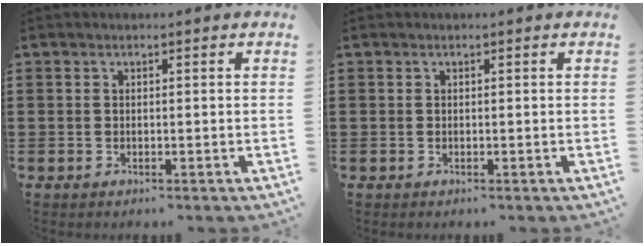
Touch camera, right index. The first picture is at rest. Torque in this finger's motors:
{"motor_torque": [-0.01, 0.01, 0.00, 0.00]}